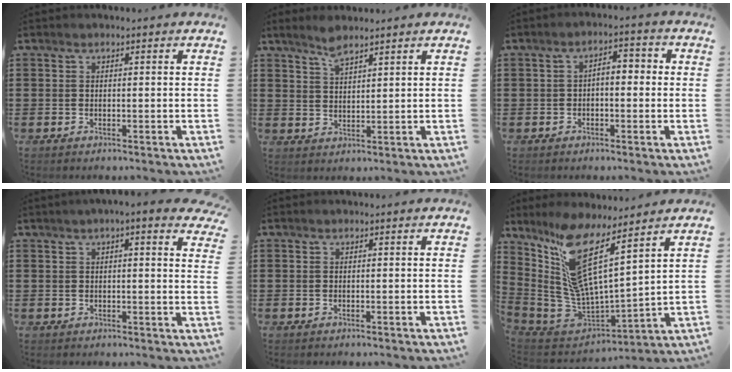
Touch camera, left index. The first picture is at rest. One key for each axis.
{"total": 3.5, "fx": 2.7, "fy": 1.1, "fz": 1.8, "tx": -0.042, "ty": 0.003, "tz": 0.051}
{"total": 2.5, "fx": -1.2, "fy": 1.0, "fz": 2.0, "tx": -0.041, "ty": 0.009, "tz": -0.028}
{"total": 2.8, "fx": 2.2, "fy": 0.7, "fz": 1.6, "tx": -0.039, "ty": 0.004, "tz": 0.038}
{"total": 0.0}
{"total": 11.7, "fx": 6.8, "fy": 1.8, "fz": 9.3, "tx": -0.235, "ty": -0.081, "tz": 0.108}